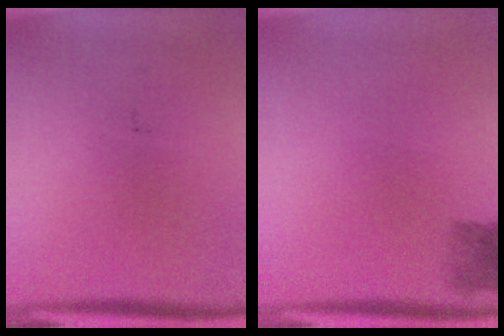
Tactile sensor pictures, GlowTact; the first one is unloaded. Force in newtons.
{"total": 2.7}